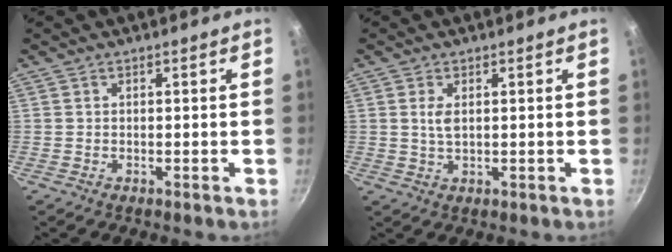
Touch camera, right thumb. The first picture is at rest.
{"total": 2.7, "force": [0.7, 1.3, 2.3], "torque": [-0.048, -0.002, 0.018]}